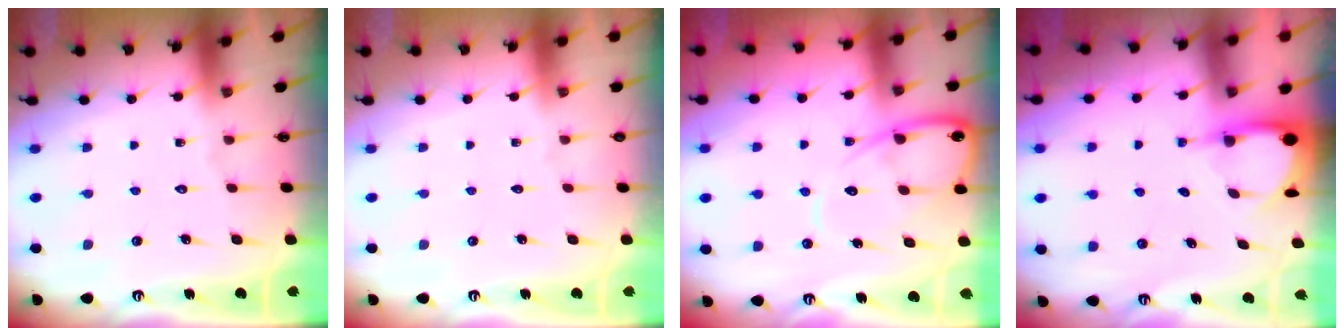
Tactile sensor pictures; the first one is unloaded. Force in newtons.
{"total": 0.0}
{"total": 10.3, "press": 10.2, "slide": 1.0}
{"total": 3.4, "press": 3.4, "slide": 0.1}